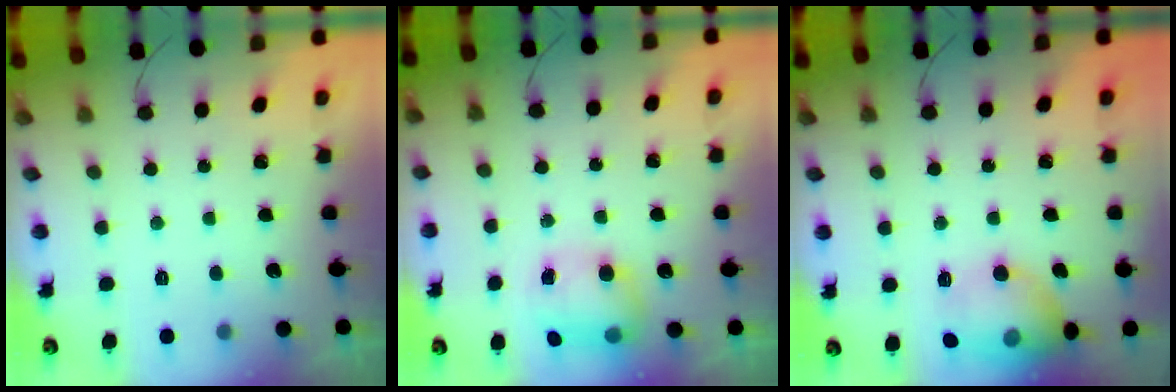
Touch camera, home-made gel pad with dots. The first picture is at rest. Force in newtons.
{"total": 8.3, "press": 8.2, "slide": 1.0}
{"total": 14.2, "press": 13.8, "slide": 3.3}